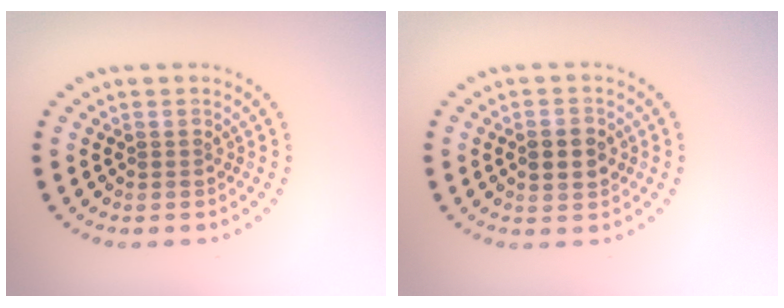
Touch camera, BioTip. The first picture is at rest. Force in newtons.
{"total": 3.3, "press": 3.2, "slide": 0.1}